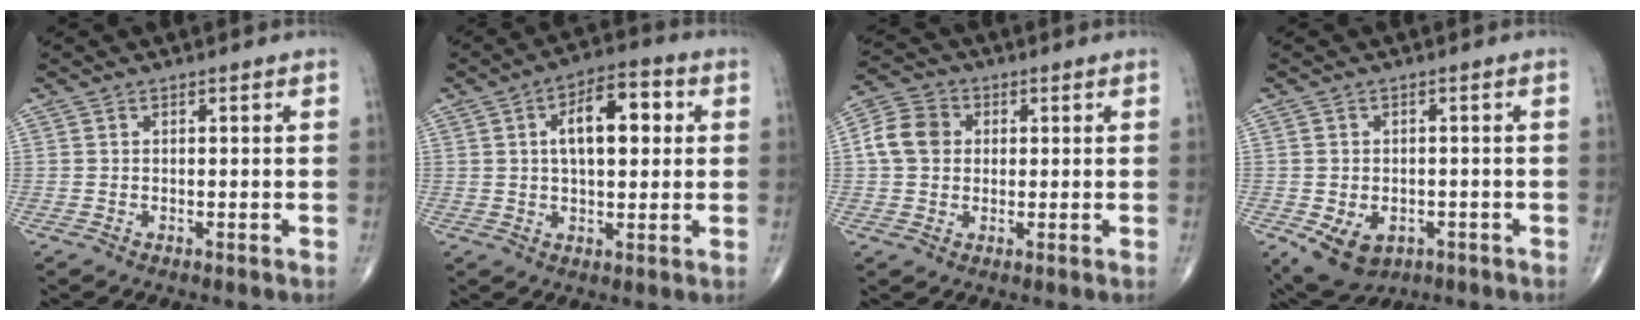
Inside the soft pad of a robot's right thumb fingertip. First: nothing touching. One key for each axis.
{"total": 11.3, "fx": 2.4, "fy": 5.4, "fz": 9.6, "tx": -0.126, "ty": 0.013, "tz": 0.030}
{"total": 7.5, "fx": 0.9, "fy": 6.2, "fz": 4.0, "tx": -0.067, "ty": 0.013, "tz": 0.007}
{"total": 7.9, "fx": -3.1, "fy": 5.6, "fz": 4.6, "tx": -0.069, "ty": 0.010, "tz": -0.035}